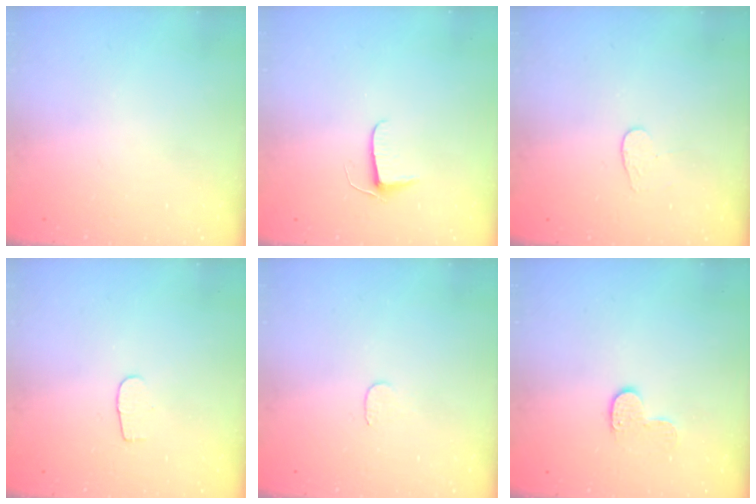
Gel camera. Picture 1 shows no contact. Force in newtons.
{"total": 5.5, "press": 5.5, "slide": 0.5}
{"total": 3.8, "press": 3.8, "slide": 0.3}
{"total": 3.6, "press": 3.6, "slide": 0.4}
{"total": 3.0, "press": 3.0, "slide": 0.3}
{"total": 6.1, "press": 6.1, "slide": 0.2}